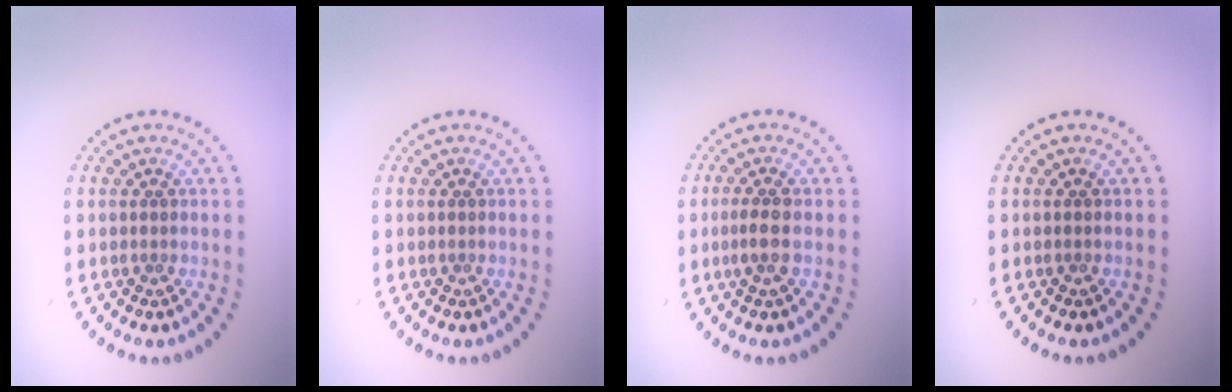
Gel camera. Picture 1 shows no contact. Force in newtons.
{"total": 0.0}
{"total": 1.7, "press": 1.5, "slide": 0.8}
{"total": 0.0}